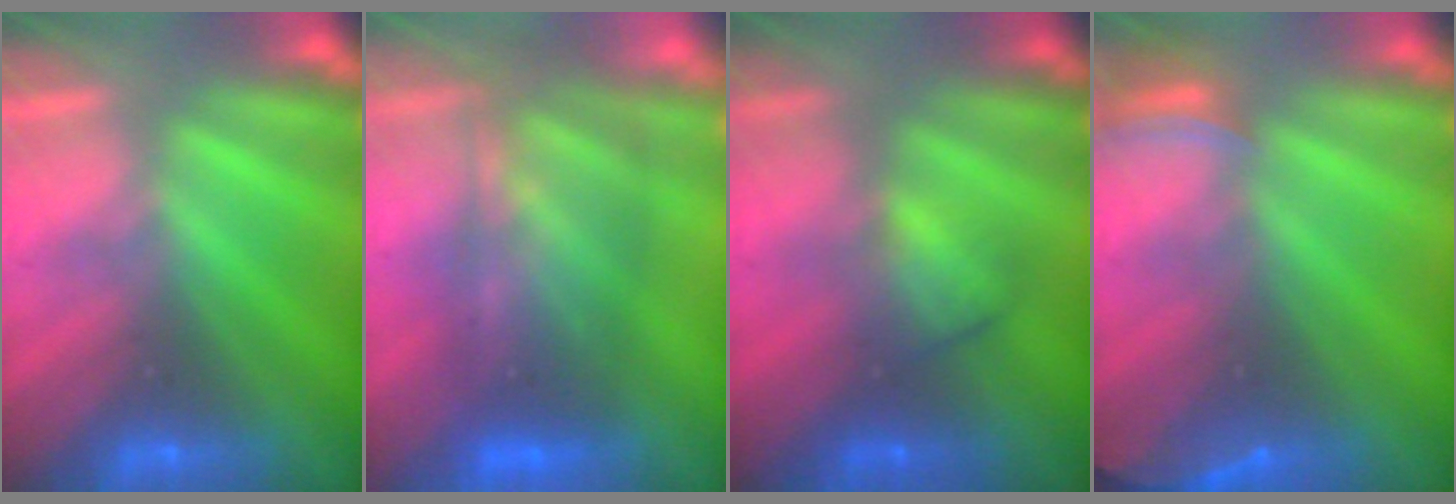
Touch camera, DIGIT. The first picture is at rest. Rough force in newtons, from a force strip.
{"total": 5.7}
{"total": 2.0}
{"total": 2.6}